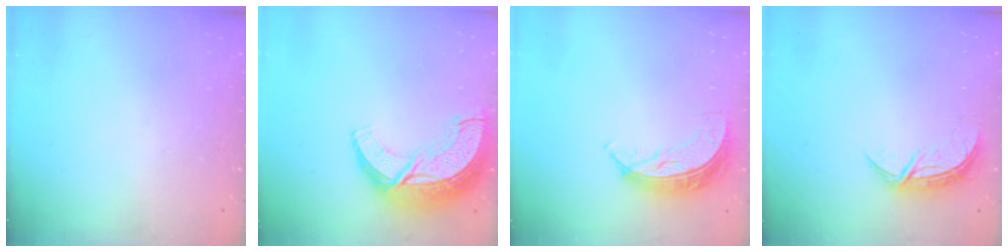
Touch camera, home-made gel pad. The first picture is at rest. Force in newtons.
{"total": 15.1, "press": 15.1, "slide": 1.3}
{"total": 8.4, "press": 8.4, "slide": 0.7}
{"total": 6.9, "press": 6.9, "slide": 0.5}